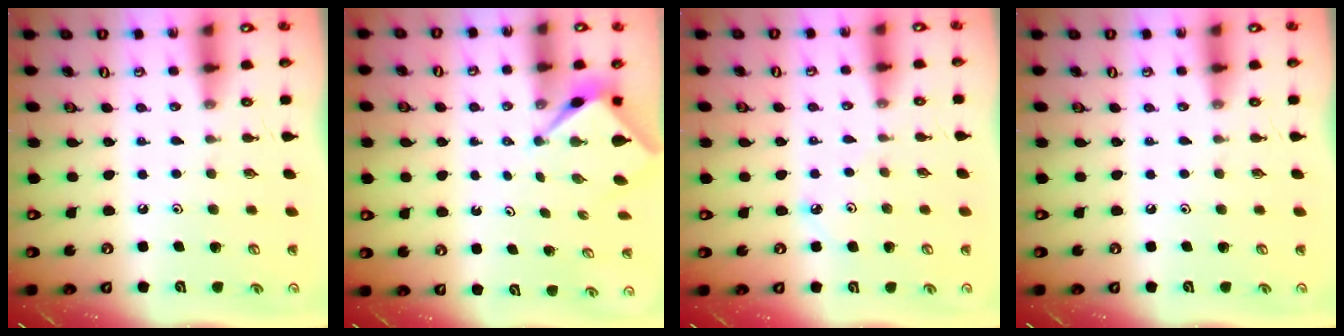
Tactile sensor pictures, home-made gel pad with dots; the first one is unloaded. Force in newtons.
{"total": 2.7, "press": 2.7, "slide": 0.0}
{"total": 3.9, "press": 3.9, "slide": 0.5}
{"total": 0.0}